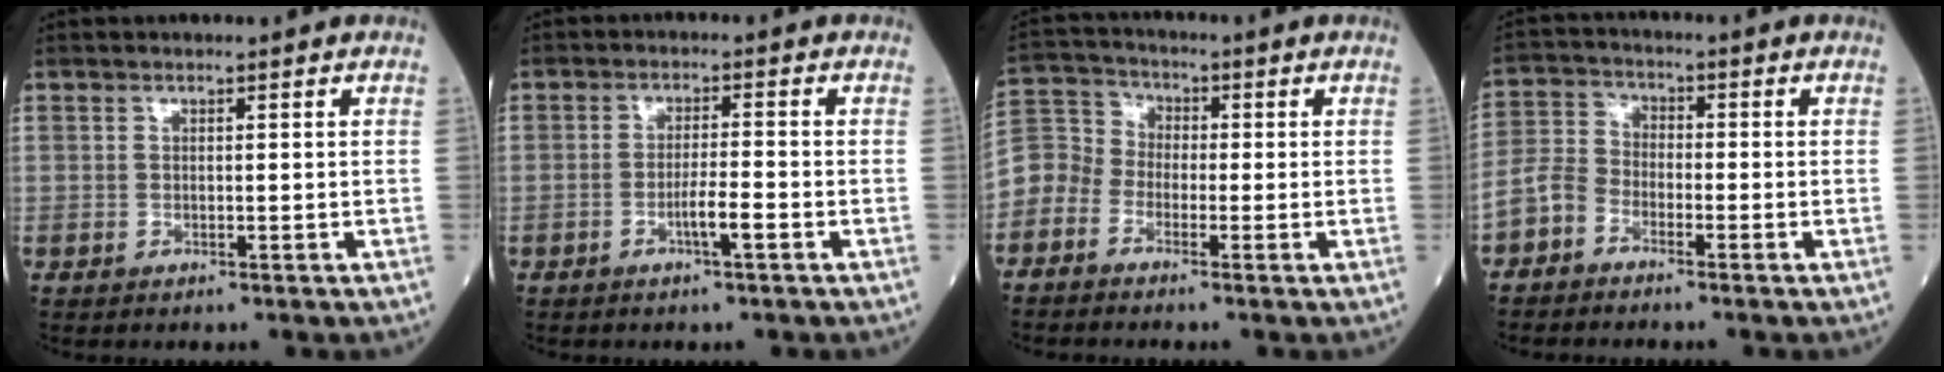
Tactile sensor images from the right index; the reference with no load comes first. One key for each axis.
{"total": 3.2, "fx": -1.4, "fy": 0.0, "fz": 2.9, "tx": -0.051, "ty": 0.000, "tz": -0.026}
{"total": 6.2, "fx": -3.0, "fy": 5.2, "fz": 1.5, "tx": -0.033, "ty": 0.035, "tz": -0.069}
{"total": 4.5, "fx": -3.2, "fy": 2.8, "fz": 1.6, "tx": -0.040, "ty": 0.007, "tz": -0.076}